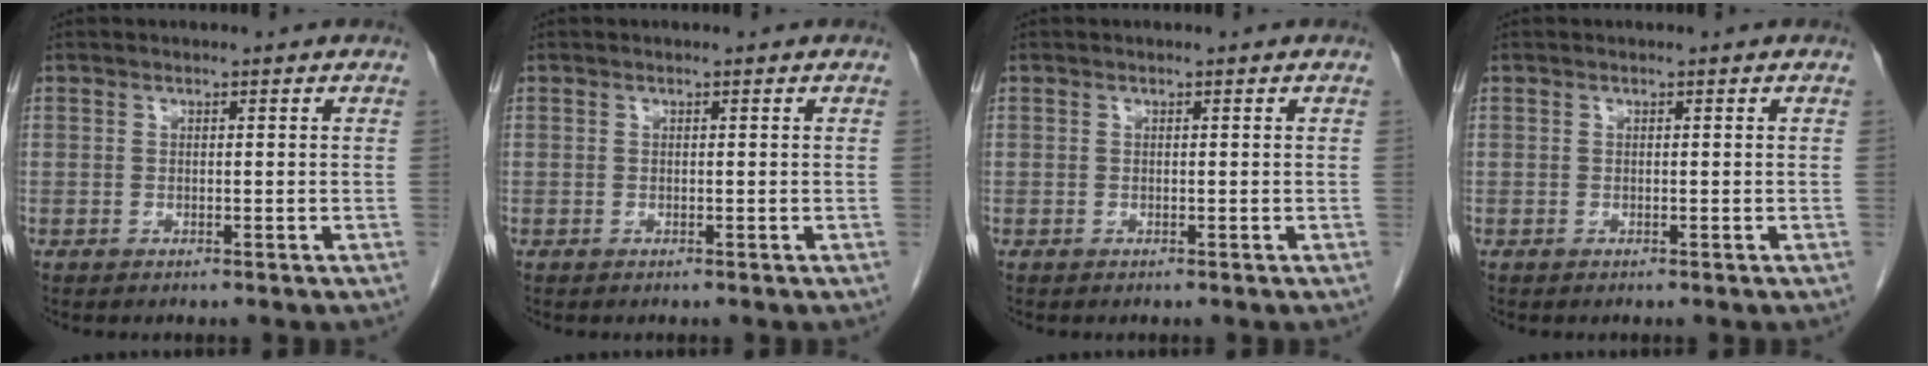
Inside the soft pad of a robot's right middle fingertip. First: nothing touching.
{"total": 0.0}
{"total": 0.0}
{"total": 0.0}